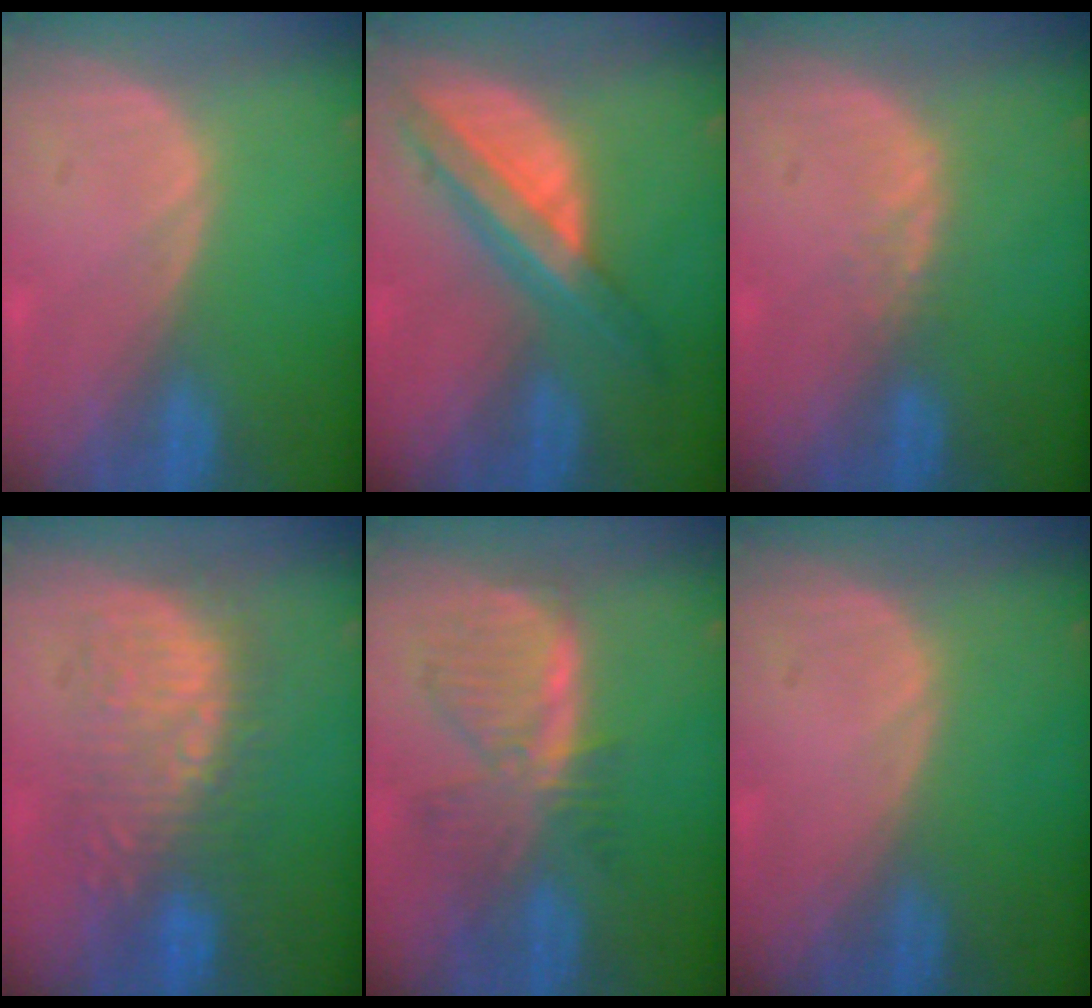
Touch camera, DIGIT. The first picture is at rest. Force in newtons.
{"total": 8.1, "press": 6.8, "slide": 4.3}
{"total": 1.4, "press": 1.4, "slide": 0.3}
{"total": 8.7, "press": 8.6, "slide": 0.9}
{"total": 7.7, "press": 7.0, "slide": 3.3}
{"total": 0.0}